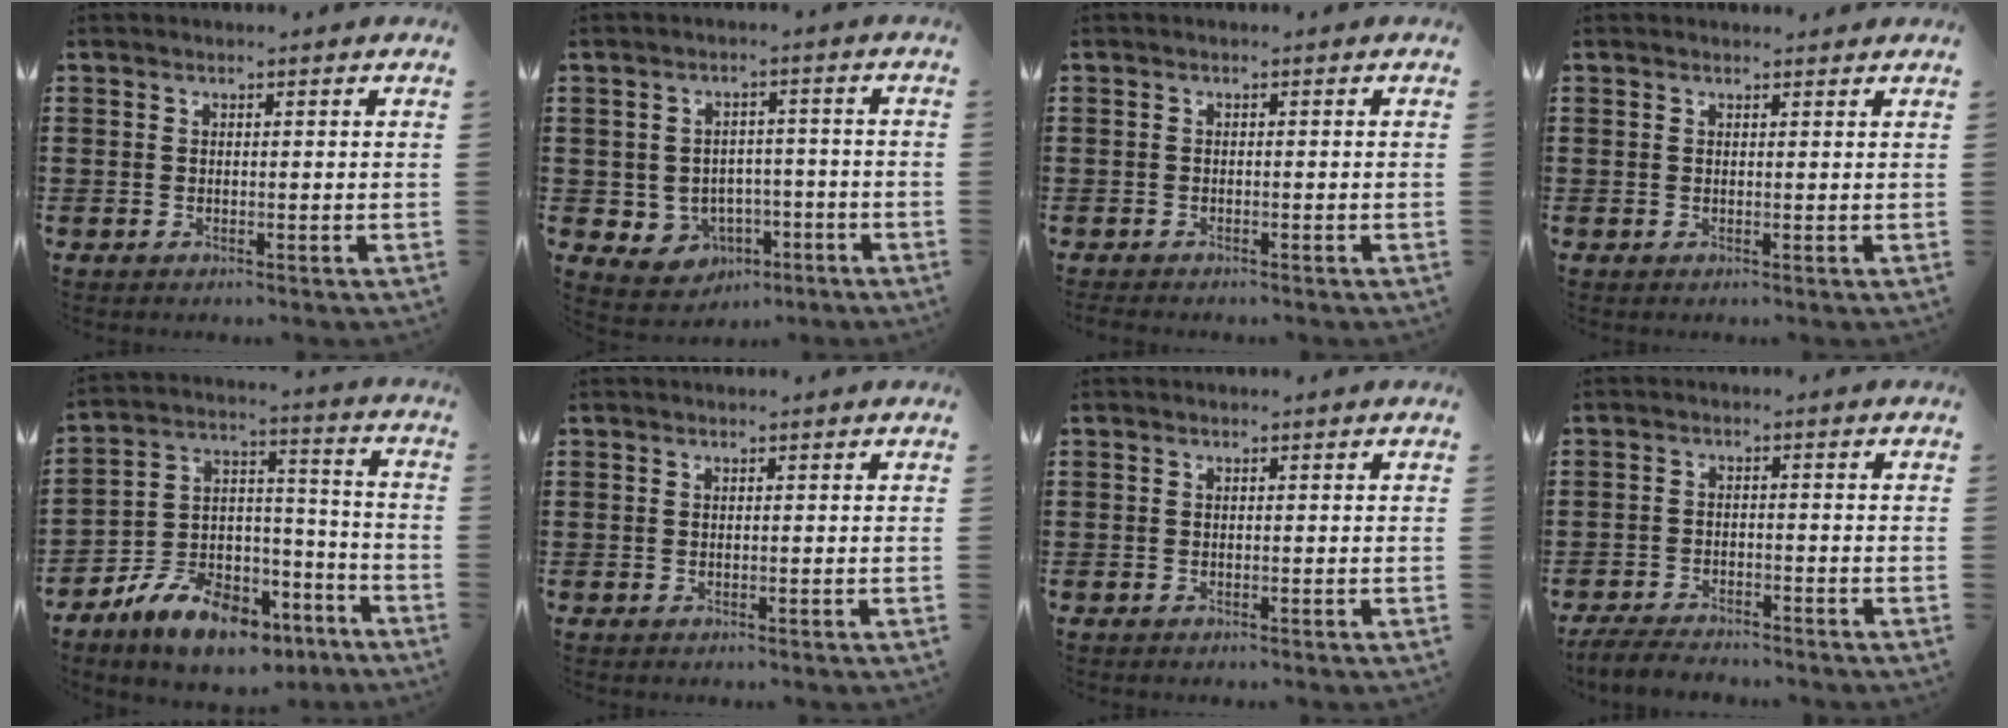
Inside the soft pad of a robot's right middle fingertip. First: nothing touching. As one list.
[{"total": 3.7, "force": [-1.5, 3.3, 0.9], "torque": [-0.028, 0.010, -0.031]}, {"total": 0.7, "force": [-0.6, 0.1, 0.1], "torque": [-0.003, -0.002, -0.013]}, {"total": 0.6, "force": [0.5, 0.2, 0.1], "torque": [0.005, -0.003, 0.008]}, {"total": 10.8, "force": [-8.7, 4.4, 4.7], "torque": [-0.099, 0.039, -0.169]}, {"total": 0.0}, {"total": 0.0}, {"total": 3.7, "force": [-3.5, 0.5, 0.8], "torque": [-0.021, 0.000, -0.075]}]